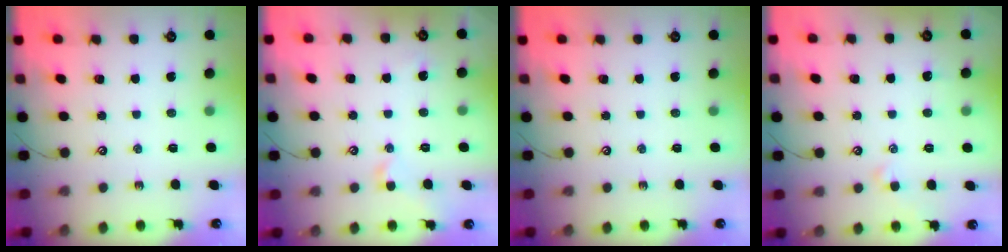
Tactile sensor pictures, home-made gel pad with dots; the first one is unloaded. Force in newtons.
{"total": 0.6, "press": 0.5, "slide": 0.3}
{"total": 0.0}
{"total": 2.1, "press": 2.0, "slide": 0.4}